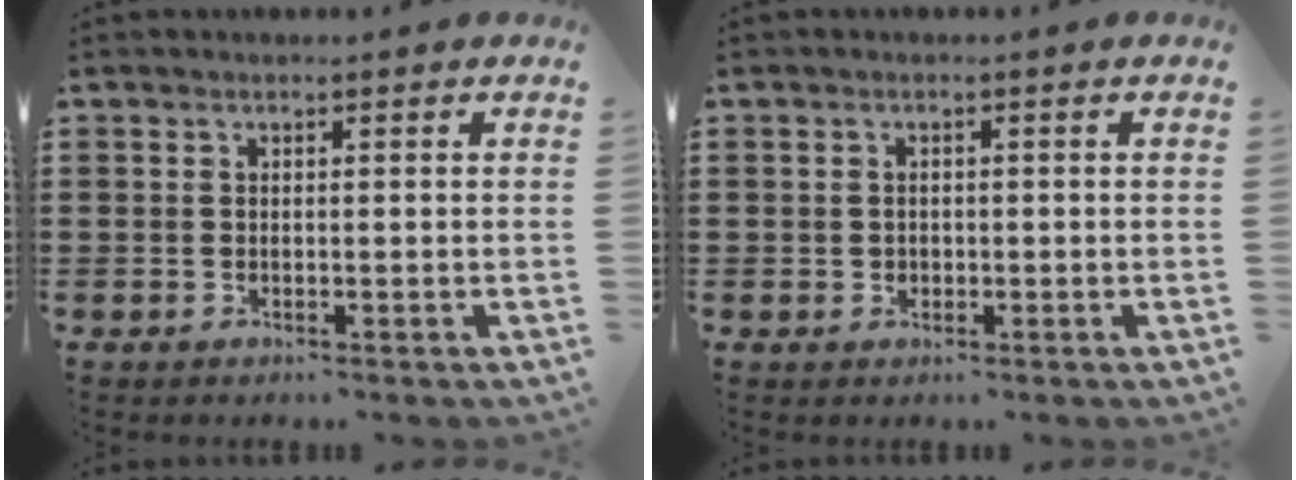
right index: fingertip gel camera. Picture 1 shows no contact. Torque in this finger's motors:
{"motor_torque": [-0.04, 0.04, -0.03, -0.01]}